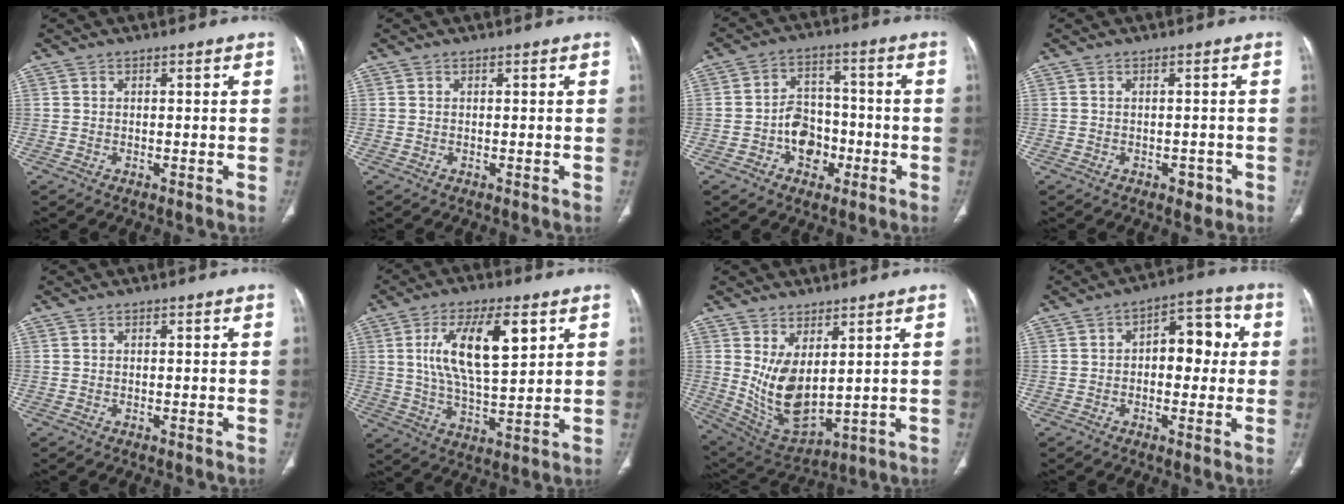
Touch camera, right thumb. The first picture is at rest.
{"total": 0.0}
{"total": 8.9, "force": [-3.0, 6.9, 4.8], "torque": [-0.040, 0.036, -0.050]}
{"total": 2.2, "force": [-1.1, 1.4, 1.3], "torque": [-0.008, 0.007, -0.008]}
{"total": 0.0}
{"total": 14.9, "force": [5.0, 5.8, 12.8], "torque": [-0.218, -0.013, 0.093]}
{"total": 11.0, "force": [2.4, 5.5, 9.2], "torque": [-0.161, -0.030, 0.073]}
{"total": 9.7, "force": [1.0, 5.8, 7.8], "torque": [-0.069, 0.028, 0.006]}